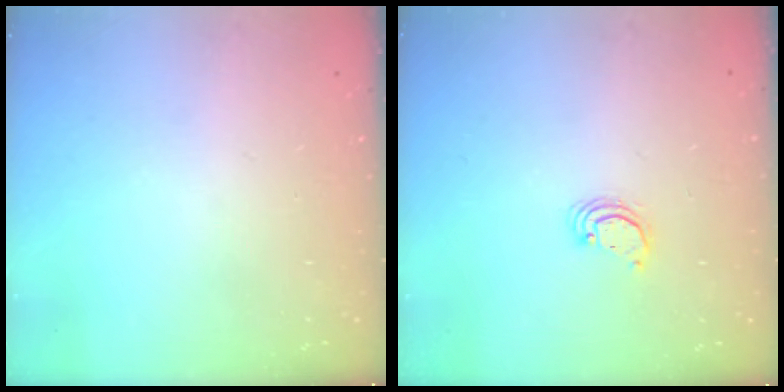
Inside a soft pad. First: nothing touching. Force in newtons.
{"total": 2.7, "press": 2.7, "slide": 0.2}